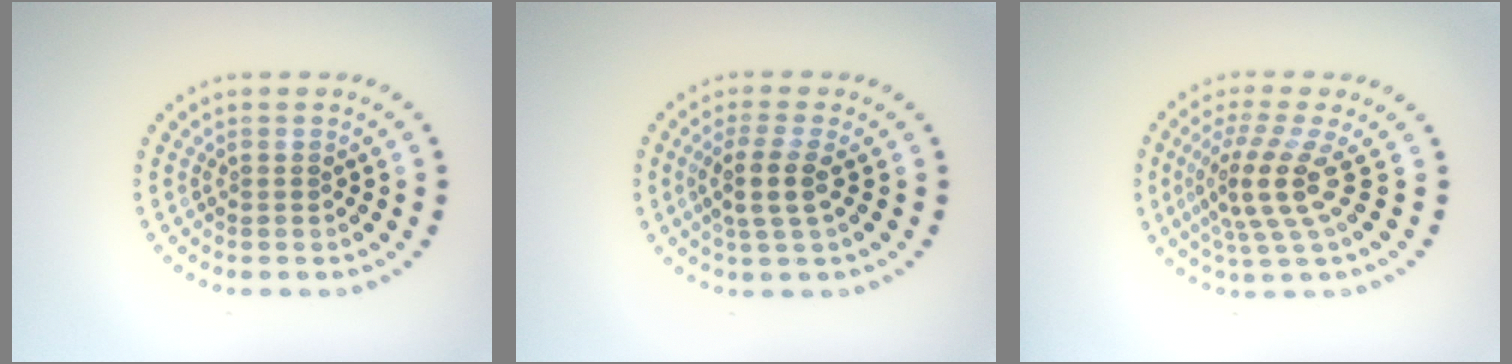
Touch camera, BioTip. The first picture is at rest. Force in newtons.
{"total": 2.8, "press": 2.3, "slide": 1.6}
{"total": 4.4, "press": 3.0, "slide": 3.2}